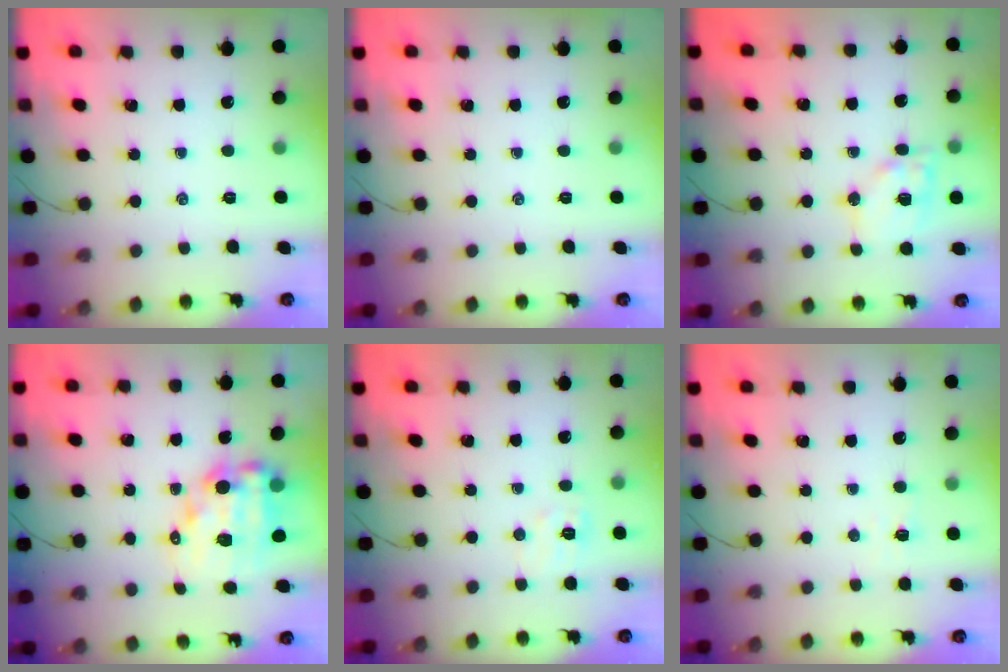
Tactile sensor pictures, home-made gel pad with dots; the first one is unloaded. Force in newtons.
{"total": 0.0}
{"total": 12.2, "press": 11.9, "slide": 2.2}
{"total": 12.5, "press": 12.1, "slide": 3.2}
{"total": 5.4, "press": 5.3, "slide": 1.1}
{"total": 1.6, "press": 1.6, "slide": 0.5}